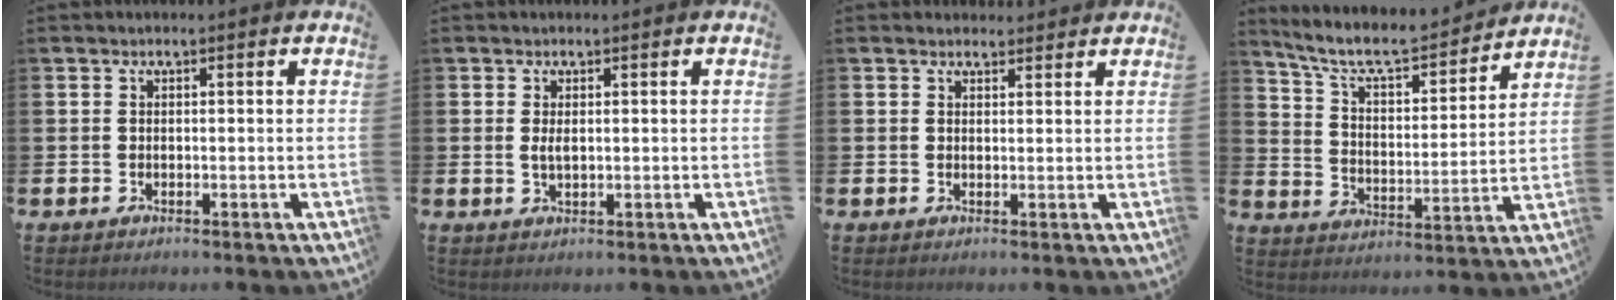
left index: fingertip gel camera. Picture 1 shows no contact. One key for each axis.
{"total": 1.4, "fx": 0.2, "fy": 0.5, "fz": 1.3, "tx": -0.024, "ty": 0.001, "tz": 0.001}
{"total": 1.6, "fx": 1.5, "fy": 0.6, "fz": -0.1, "tx": 0.009, "ty": -0.005, "tz": 0.026}
{"total": 8.2, "fx": 7.5, "fy": 1.9, "fz": 2.9, "tx": -0.086, "ty": -0.054, "tz": 0.127}